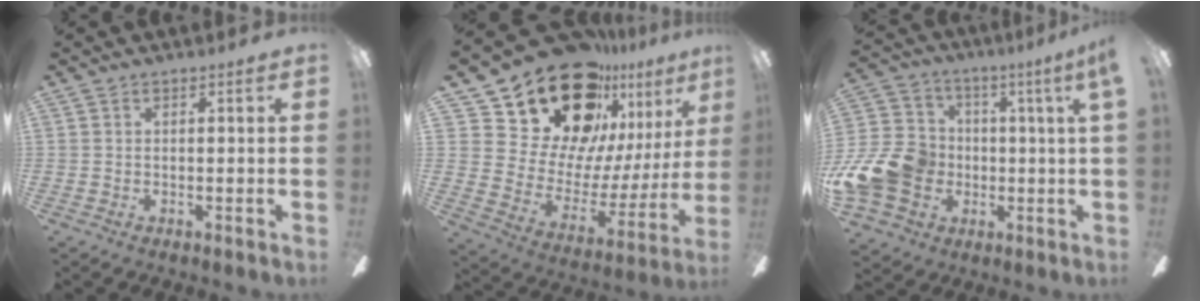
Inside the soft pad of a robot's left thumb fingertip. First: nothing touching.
{"total": 24.5, "force": [18.7, 12.4, 10.0], "torque": [-0.162, -0.134, 0.350]}
{"total": 16.3, "force": [-1.5, 12.4, 10.5], "torque": [-0.212, 0.023, -0.021]}